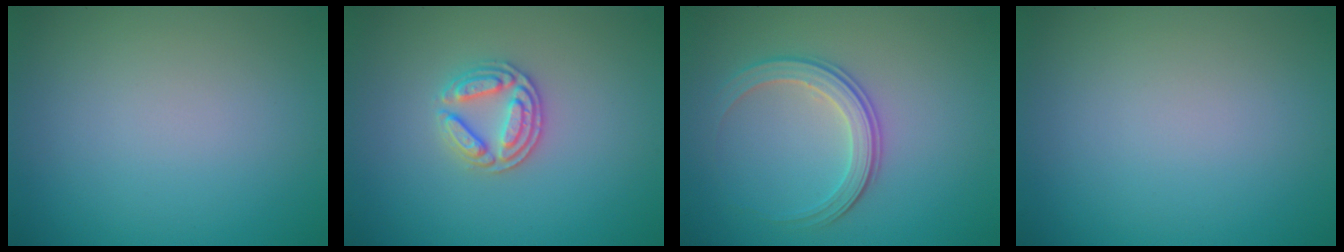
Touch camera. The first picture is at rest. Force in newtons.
{"total": 2.9, "press": 2.7, "slide": 0.9}
{"total": 2.9, "press": 2.7, "slide": 1.0}
{"total": 0.0}